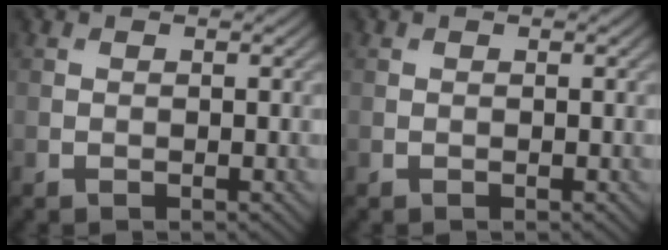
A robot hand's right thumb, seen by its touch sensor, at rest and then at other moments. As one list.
[{"total": 0.0}]